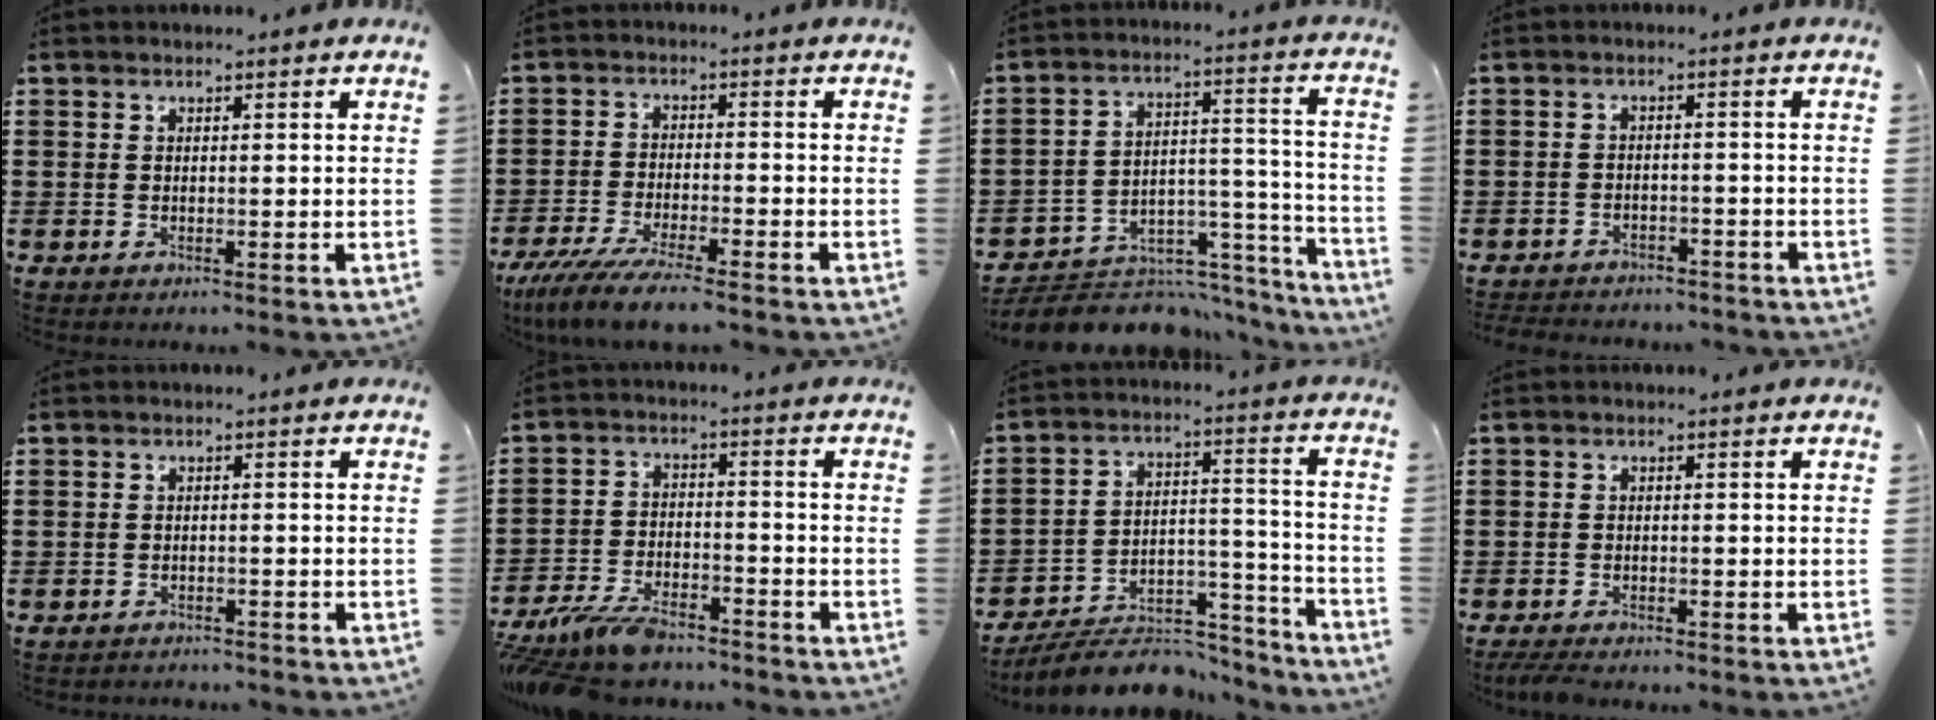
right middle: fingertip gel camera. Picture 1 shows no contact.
{"total": 6.0, "force": [-5.3, -0.2, 2.7], "torque": [-0.064, -0.020, -0.102]}
{"total": 6.7, "force": [-6.0, 2.6, 1.6], "torque": [-0.022, 0.012, -0.110]}
{"total": 2.8, "force": [-2.7, 0.4, -0.1], "torque": [-0.007, -0.003, -0.059]}
{"total": 1.3, "force": [-1.3, 0.2, -0.1], "torque": [-0.003, 0.001, -0.030]}
{"total": 7.4, "force": [-6.6, 1.9, 2.8], "torque": [-0.064, 0.006, -0.128]}
{"total": 8.5, "force": [-7.7, 2.4, 2.5], "torque": [-0.032, 0.027, -0.144]}
{"total": 1.6, "force": [-1.5, 0.3, 0.4], "torque": [-0.019, -0.002, -0.033]}